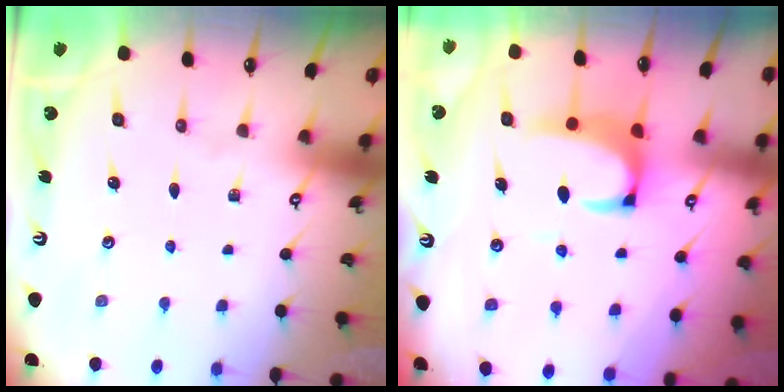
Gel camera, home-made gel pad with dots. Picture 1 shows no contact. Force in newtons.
{"total": 2.2, "press": 1.9, "slide": 1.0}